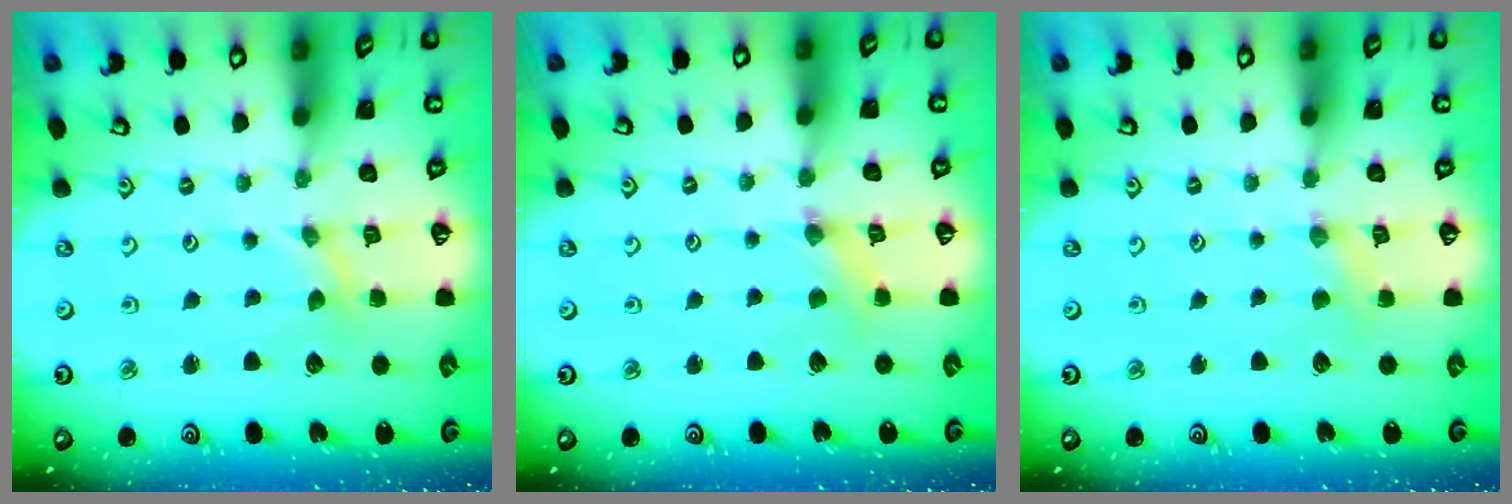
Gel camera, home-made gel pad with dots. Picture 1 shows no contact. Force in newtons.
{"total": 1.6, "press": 1.6, "slide": 0.4}
{"total": 2.4, "press": 2.4, "slide": 0.5}